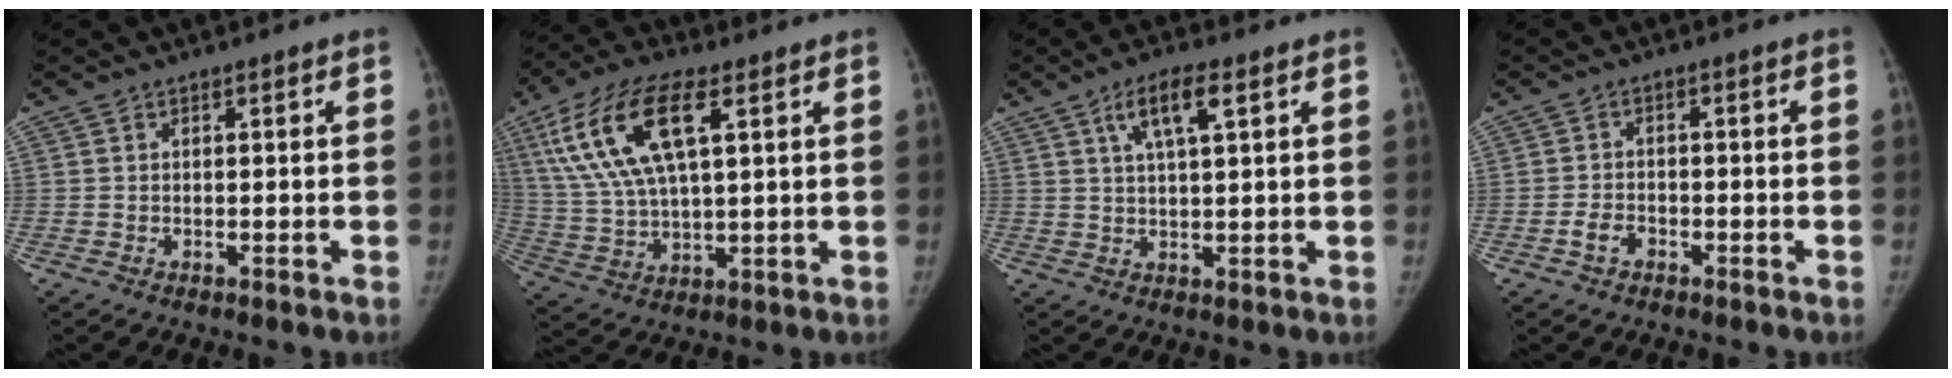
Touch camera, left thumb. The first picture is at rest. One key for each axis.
{"total": 17.5, "fx": 6.6, "fy": 7.3, "fz": 14.5, "tx": -0.292, "ty": 0.002, "tz": 0.125}
{"total": 7.0, "fx": 3.2, "fy": 1.9, "fz": 5.9, "tx": -0.107, "ty": -0.002, "tz": 0.059}
{"total": 3.0, "fx": -1.7, "fy": 2.0, "fz": 1.5, "tx": -0.025, "ty": 0.016, "tz": -0.030}